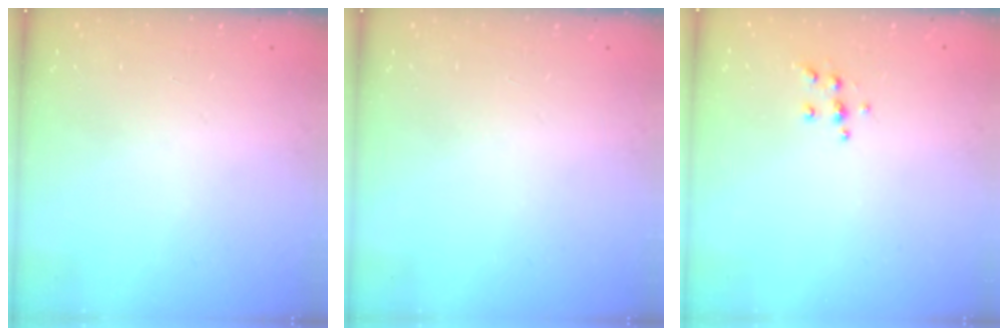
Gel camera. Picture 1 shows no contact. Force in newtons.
{"total": 0.0}
{"total": 5.6, "press": 5.6, "slide": 0.5}